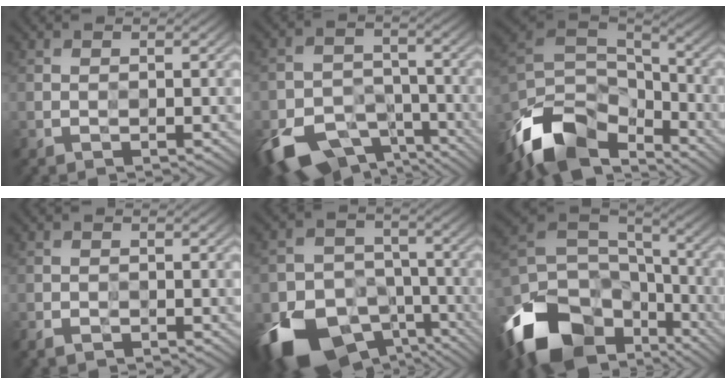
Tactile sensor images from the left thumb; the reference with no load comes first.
{"total": 11.8, "force": [-7.2, 7.0, 6.3], "torque": [-0.133, -0.022, -0.121]}
{"total": 13.6, "force": [-9.0, 7.2, 7.1], "torque": [-0.184, -0.006, -0.173]}
{"total": 1.2, "force": [-1.0, 0.6, 0.4], "torque": [-0.012, -0.003, -0.023]}
{"total": 15.3, "force": [-8.7, 10.1, 7.6], "torque": [-0.172, -0.049, -0.139]}
{"total": 17.6, "force": [-9.3, 11.5, 9.5], "torque": [-0.246, -0.043, -0.148]}